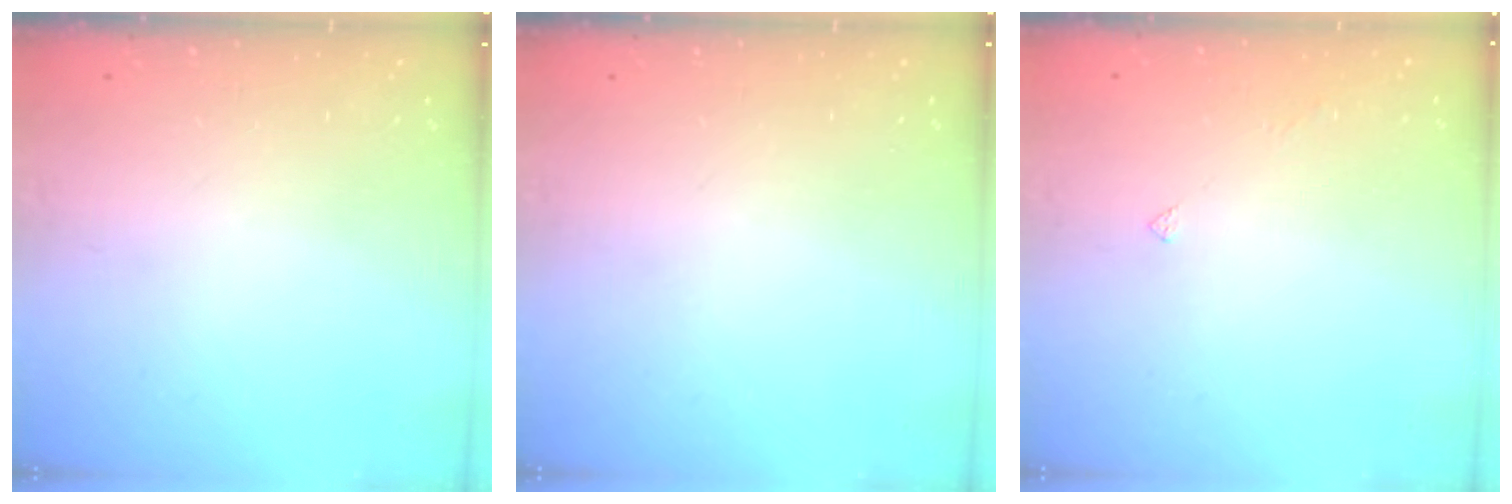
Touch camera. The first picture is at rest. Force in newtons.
{"total": 0.0}
{"total": 1.5, "press": 1.4, "slide": 0.3}